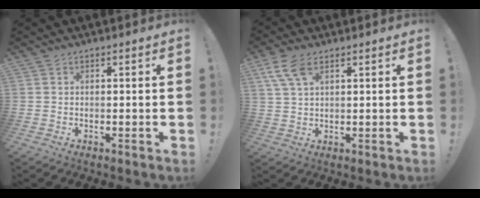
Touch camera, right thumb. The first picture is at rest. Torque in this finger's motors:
{"motor_torque": [-0.09, 0.15, 0.17, -0.12, 0.00]}